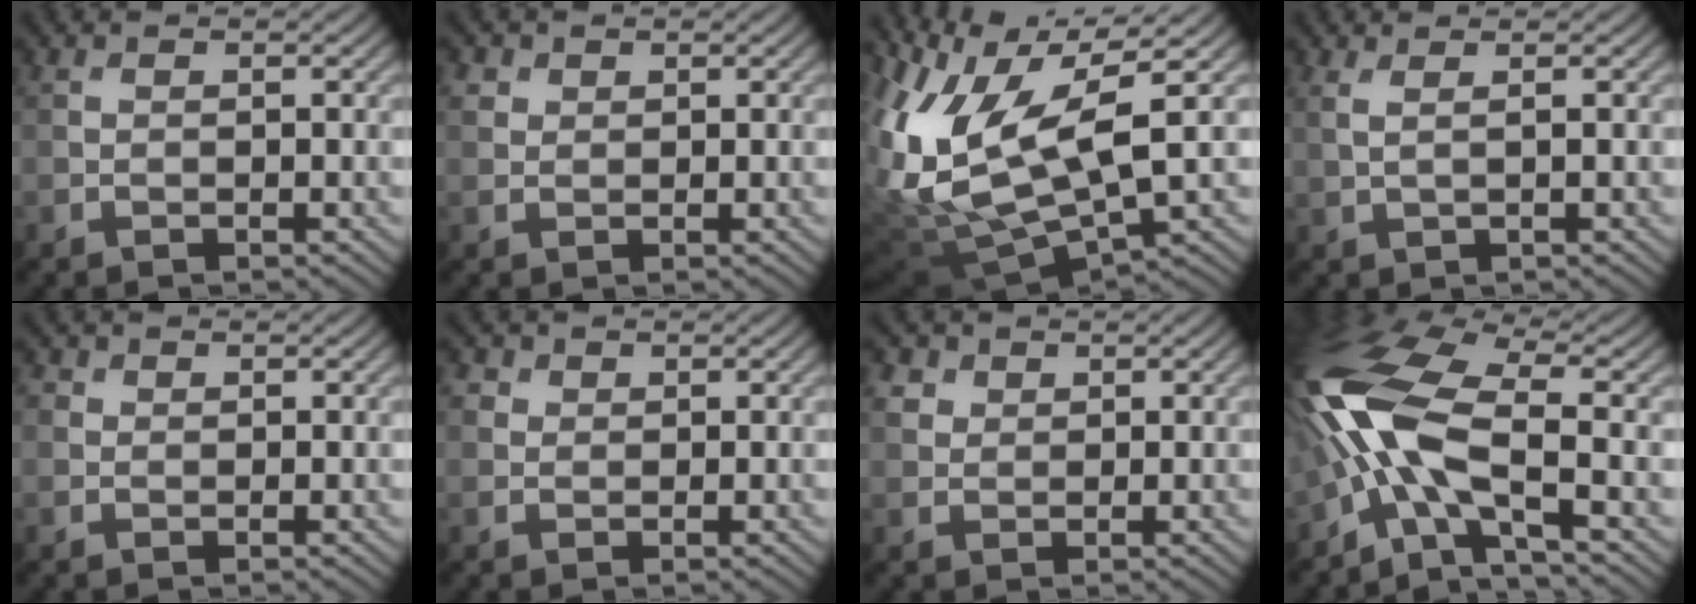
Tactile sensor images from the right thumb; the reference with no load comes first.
{"total": 1.5, "force": [0.9, 1.2, 0.4], "torque": [-0.010, -0.001, 0.014]}
{"total": 15.9, "force": [1.1, 6.8, 14.3], "torque": [-0.334, -0.019, 0.041]}
{"total": 1.8, "force": [1.0, 0.4, 1.4], "torque": [-0.027, -0.001, 0.016]}
{"total": 1.0, "force": [0.3, 0.9, 0.3], "torque": [-0.004, -0.001, 0.000]}
{"total": 1.8, "force": [0.8, 1.5, 0.6], "torque": [-0.016, 0.001, 0.005]}
{"total": 2.6, "force": [1.4, 2.0, 0.9], "torque": [-0.028, -0.002, 0.028]}
{"total": 12.6, "force": [-2.1, 4.4, 11.6], "torque": [-0.270, 0.005, -0.057]}